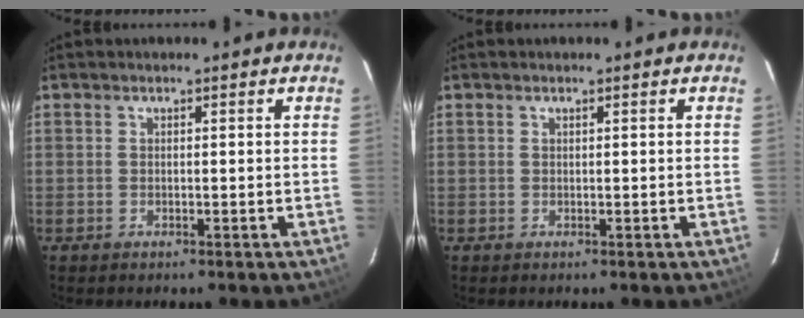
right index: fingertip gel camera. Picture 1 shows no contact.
{"total": 0.0}